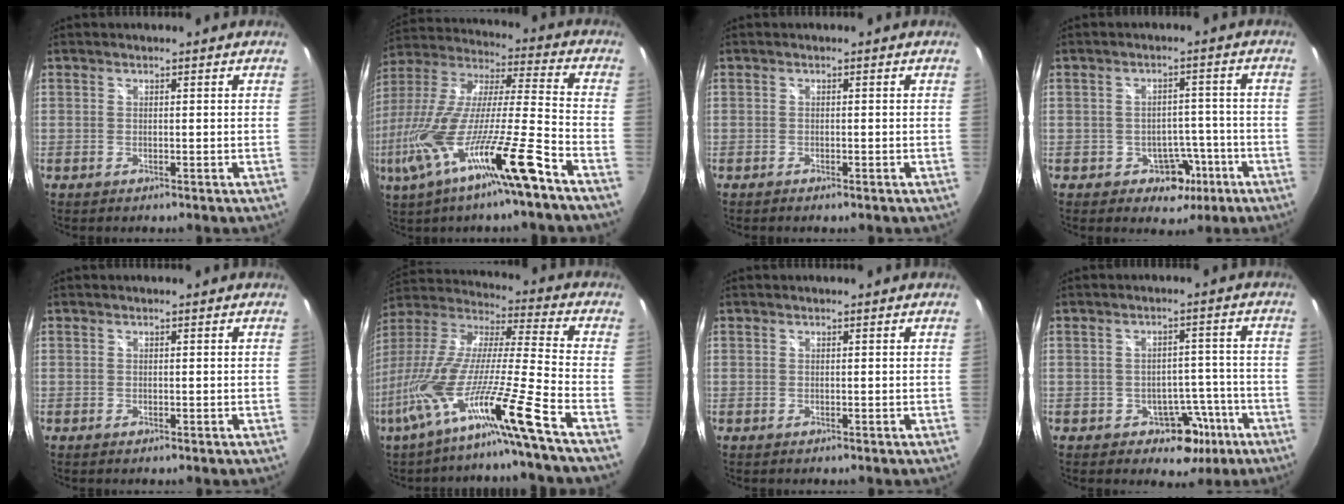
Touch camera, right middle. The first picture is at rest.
{"total": 22.3, "force": [-12.2, 0.2, 18.7], "torque": [-0.339, -0.059, -0.217]}
{"total": 0.7, "force": [-0.6, 0.2, 0.3], "torque": [-0.007, -0.002, -0.011]}
{"total": 5.8, "force": [-2.9, 4.6, 1.9], "torque": [-0.041, 0.019, -0.025]}
{"total": 0.0}
{"total": 19.0, "force": [-12.2, -2.8, 14.3], "torque": [-0.230, -0.061, -0.217]}
{"total": 0.0}
{"total": 6.7, "force": [-3.7, 5.0, 2.5], "torque": [-0.041, 0.028, -0.033]}